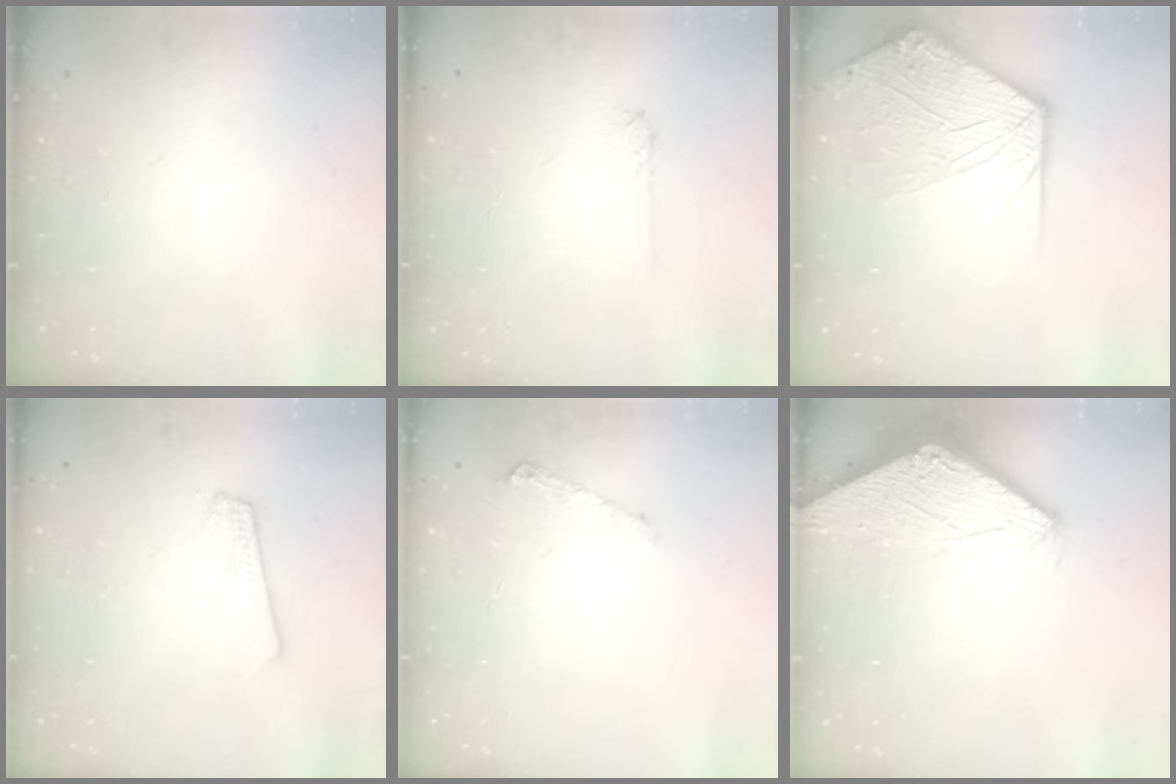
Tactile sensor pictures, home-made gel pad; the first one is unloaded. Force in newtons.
{"total": 2.0, "press": 2.0, "slide": 0.3}
{"total": 11.6, "press": 11.4, "slide": 1.7}
{"total": 1.8, "press": 1.8, "slide": 0.1}
{"total": 5.3, "press": 5.2, "slide": 0.6}
{"total": 2.8, "press": 2.8, "slide": 0.2}